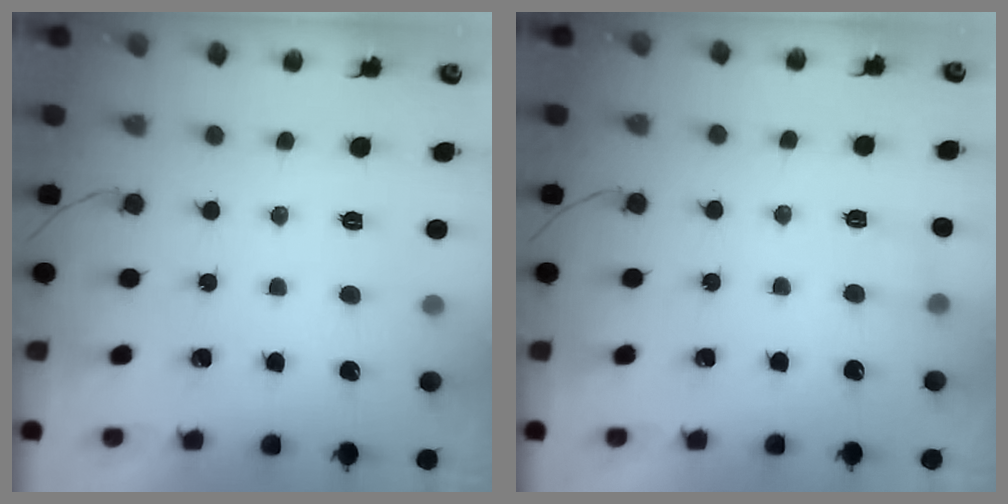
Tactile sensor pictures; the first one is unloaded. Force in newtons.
{"total": 2.8, "press": 2.6, "slide": 1.1}